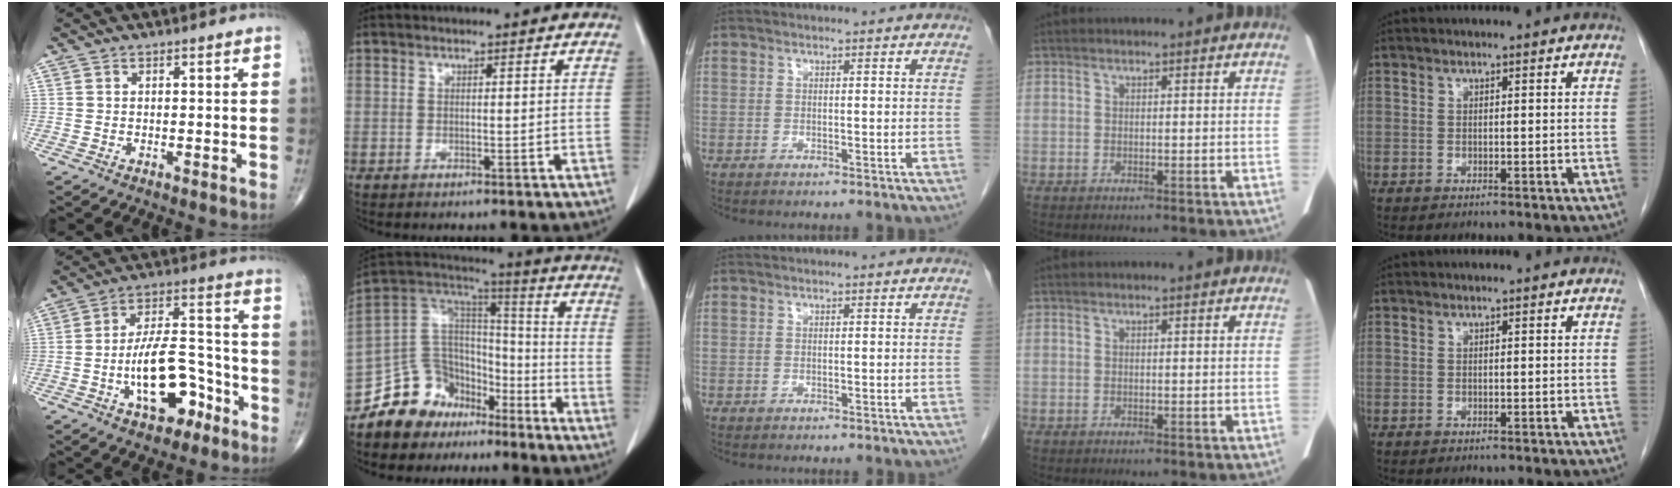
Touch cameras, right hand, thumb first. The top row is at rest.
{"thumb": {"total": 14.3, "force": [-6.0, 6.9, 11.0], "torque": [-0.159, 0.049, -0.097]}, "index": {"total": 13.6, "force": [-9.6, 9.2, 2.8], "torque": [-0.055, 0.091, -0.168]}}